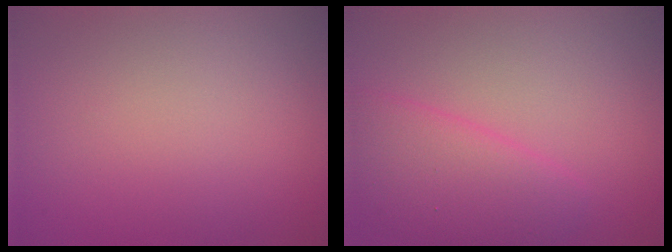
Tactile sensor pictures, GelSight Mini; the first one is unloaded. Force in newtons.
{"total": 3.8, "press": 3.8, "slide": 0.2}